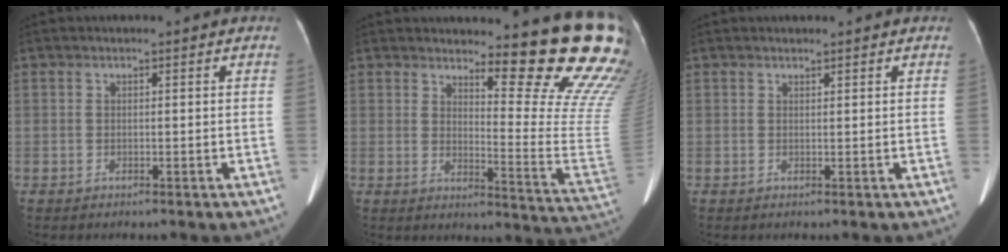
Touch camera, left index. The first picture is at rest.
{"total": 17.6, "force": [14.0, 1.0, 10.7], "torque": [-0.137, -0.118, 0.159]}
{"total": 0.7, "force": [0.6, -0.1, 0.1], "torque": [-0.012, -0.001, 0.014]}